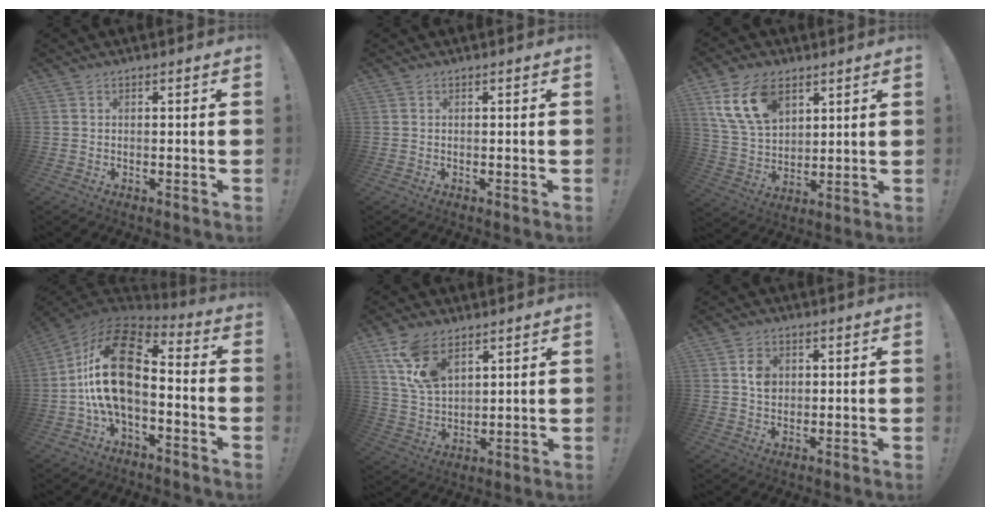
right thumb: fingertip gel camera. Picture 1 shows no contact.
{"total": 0.0}
{"total": 15.2, "force": [8.0, 9.4, 8.9], "torque": [-0.179, -0.024, 0.153]}
{"total": 19.8, "force": [0.3, 10.9, 16.5], "torque": [-0.336, 0.009, 0.006]}
{"total": 12.3, "force": [7.3, 7.0, 6.9], "torque": [-0.135, -0.022, 0.146]}
{"total": 5.0, "force": [0.7, 4.0, 2.9], "torque": [-0.032, 0.000, 0.010]}